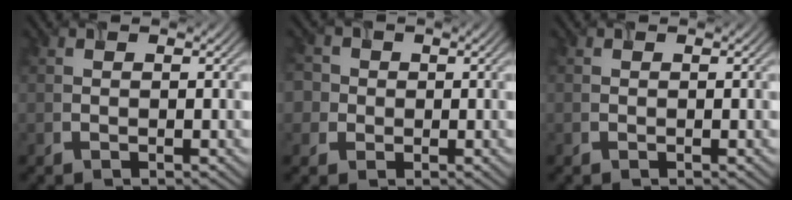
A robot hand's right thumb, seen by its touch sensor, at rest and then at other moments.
{"total": 4.3, "force": [0.7, 4.1, 1.3], "torque": [-0.034, 0.012, -0.010]}
{"total": 0.0}